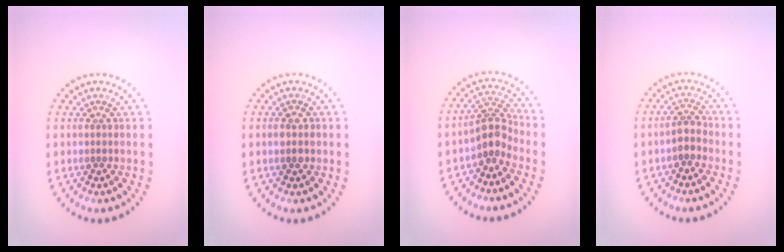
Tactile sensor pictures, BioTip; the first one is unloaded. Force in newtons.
{"total": 1.7, "press": 1.7, "slide": 0.1}
{"total": 2.8, "press": 2.1, "slide": 1.8}
{"total": 1.8, "press": 1.5, "slide": 0.9}